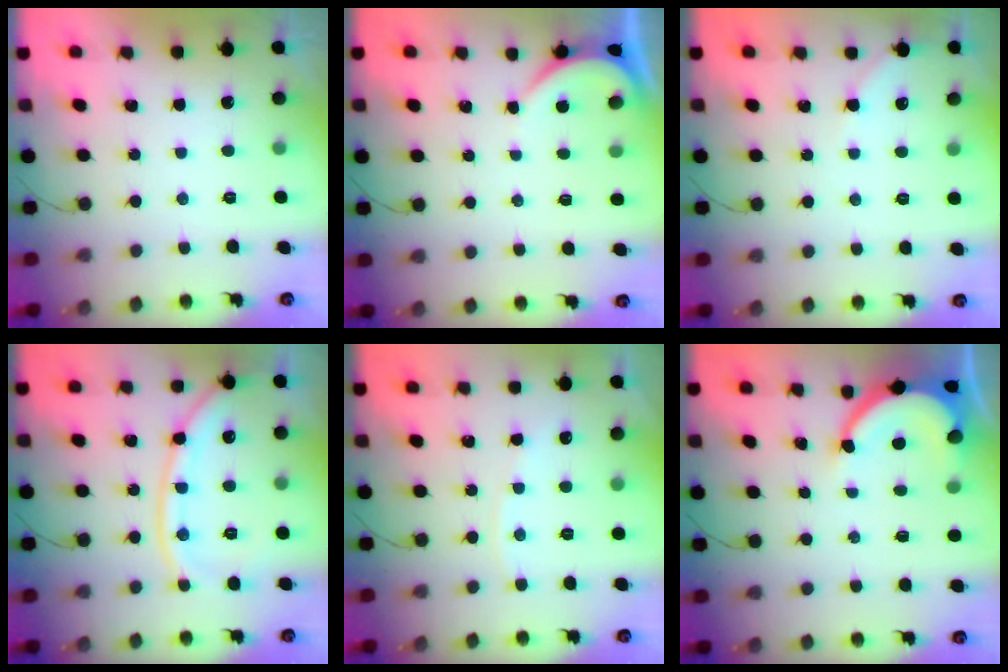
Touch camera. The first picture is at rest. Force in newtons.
{"total": 2.4, "press": 2.4, "slide": 0.2}
{"total": 2.9, "press": 2.8, "slide": 0.6}
{"total": 13.1, "press": 13.0, "slide": 1.7}
{"total": 2.0, "press": 2.0, "slide": 0.4}
{"total": 7.8, "press": 7.8, "slide": 0.6}